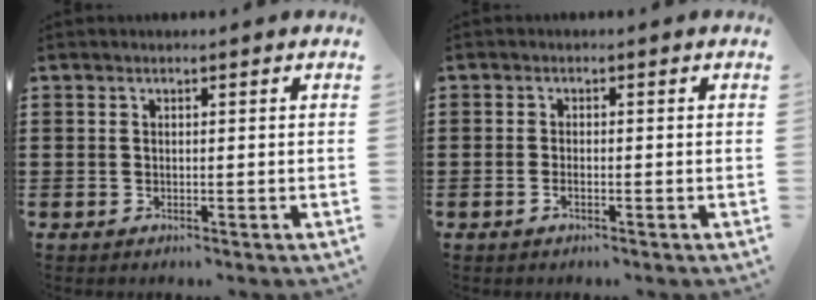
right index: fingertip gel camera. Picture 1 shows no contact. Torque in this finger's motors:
{"motor_torque": [-0.61, 0.92, -0.02, -0.01]}